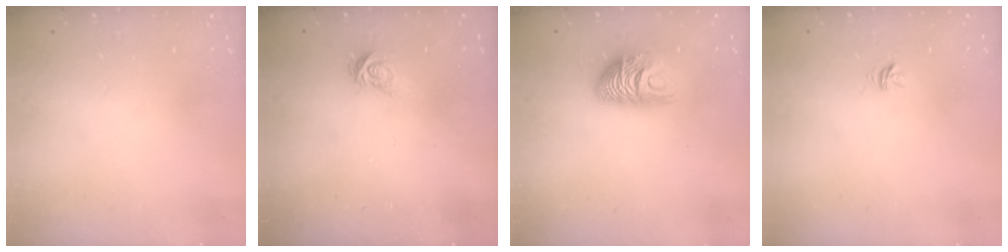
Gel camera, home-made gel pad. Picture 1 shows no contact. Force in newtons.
{"total": 5.0, "press": 5.0, "slide": 0.7}
{"total": 9.1, "press": 9.1, "slide": 0.9}
{"total": 3.9, "press": 3.9, "slide": 0.2}